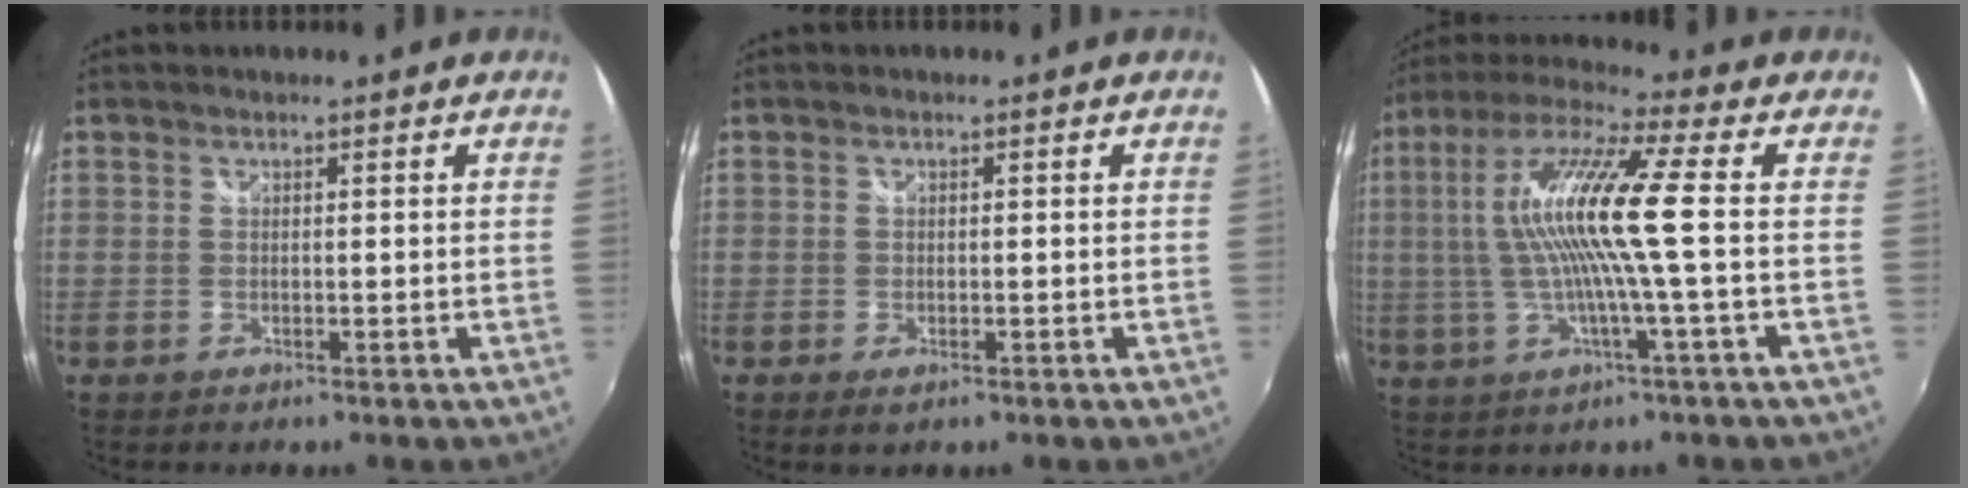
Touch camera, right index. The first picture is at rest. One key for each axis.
{"total": 1.8, "fx": -1.1, "fy": 0.9, "fz": 1.2, "tx": -0.023, "ty": -0.007, "tz": -0.018}
{"total": 13.9, "fx": 0.0, "fy": -0.4, "fz": 13.9, "tx": -0.265, "ty": 0.008, "tz": -0.002}